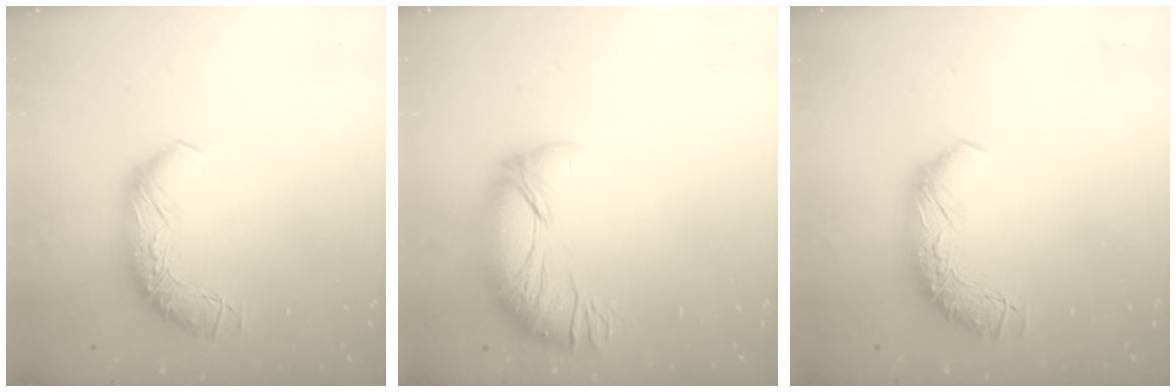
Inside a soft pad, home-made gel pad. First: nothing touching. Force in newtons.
{"total": 2.7, "press": 1.5, "slide": 2.3}
{"total": 0.0}